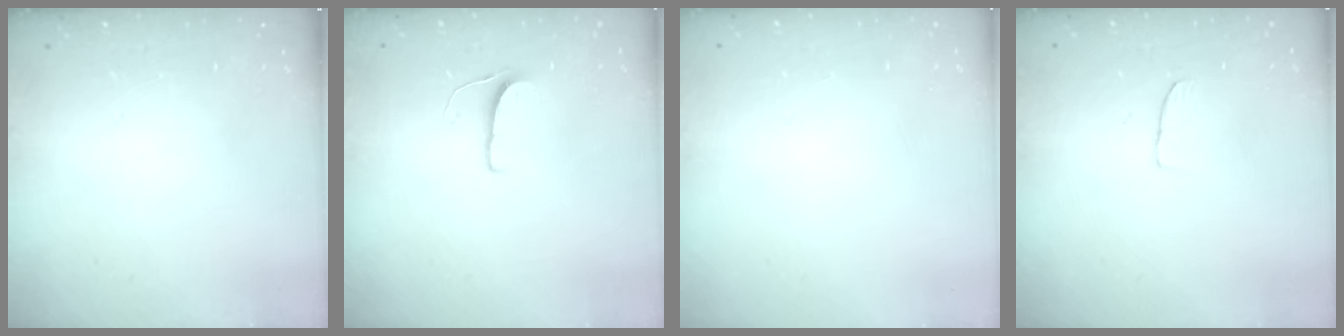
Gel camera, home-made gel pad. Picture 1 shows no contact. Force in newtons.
{"total": 5.4, "press": 5.4, "slide": 0.4}
{"total": 0.5, "press": 0.5, "slide": 0.1}
{"total": 3.1, "press": 3.1, "slide": 0.2}